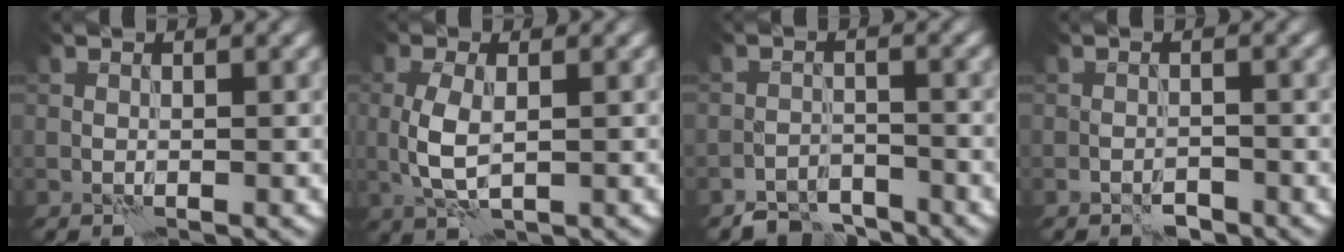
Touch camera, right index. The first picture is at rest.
{"total": 3.6, "force": [0.1, 1.6, 3.3], "torque": [-0.080, 0.004, 0.004]}
{"total": 3.6, "force": [-3.3, 1.4, 0.4], "torque": [0.003, 0.003, -0.066]}
{"total": 1.2, "force": [-1.0, 0.5, 0.3], "torque": [0.001, 0.004, -0.021]}